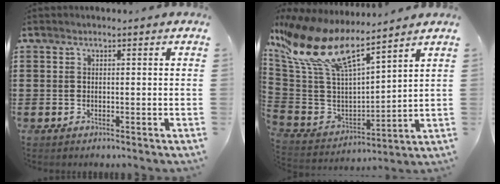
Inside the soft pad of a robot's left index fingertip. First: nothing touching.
{"total": 13.1, "force": [8.7, 3.8, 9.0], "torque": [-0.217, -0.055, 0.148]}